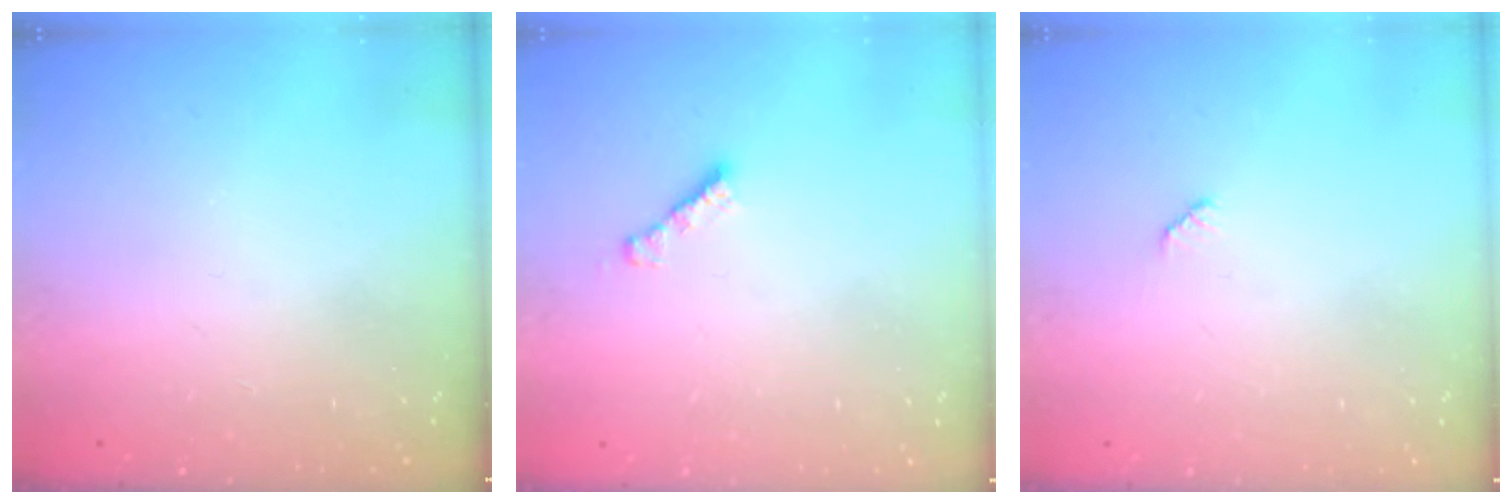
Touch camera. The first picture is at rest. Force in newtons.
{"total": 2.7, "press": 2.7, "slide": 0.3}
{"total": 2.5, "press": 2.5, "slide": 0.4}